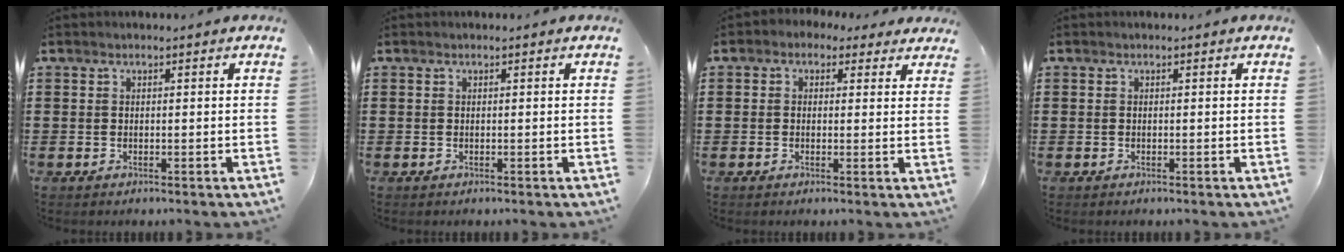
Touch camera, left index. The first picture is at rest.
{"total": 0.0}
{"total": 1.8, "force": [0.9, 1.4, 0.6], "torque": [-0.018, 0.009, 0.015]}
{"total": 0.0}